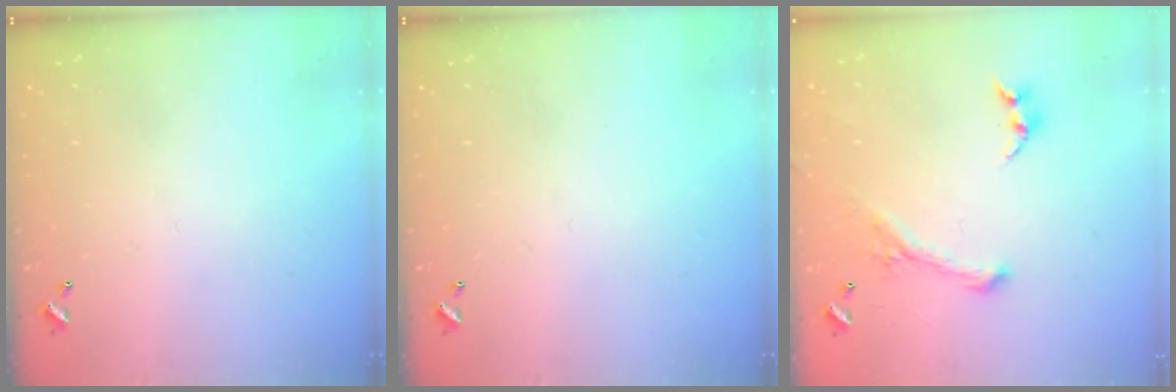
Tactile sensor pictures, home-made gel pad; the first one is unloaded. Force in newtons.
{"total": 0.0}
{"total": 1.3, "press": 0.5, "slide": 1.2}